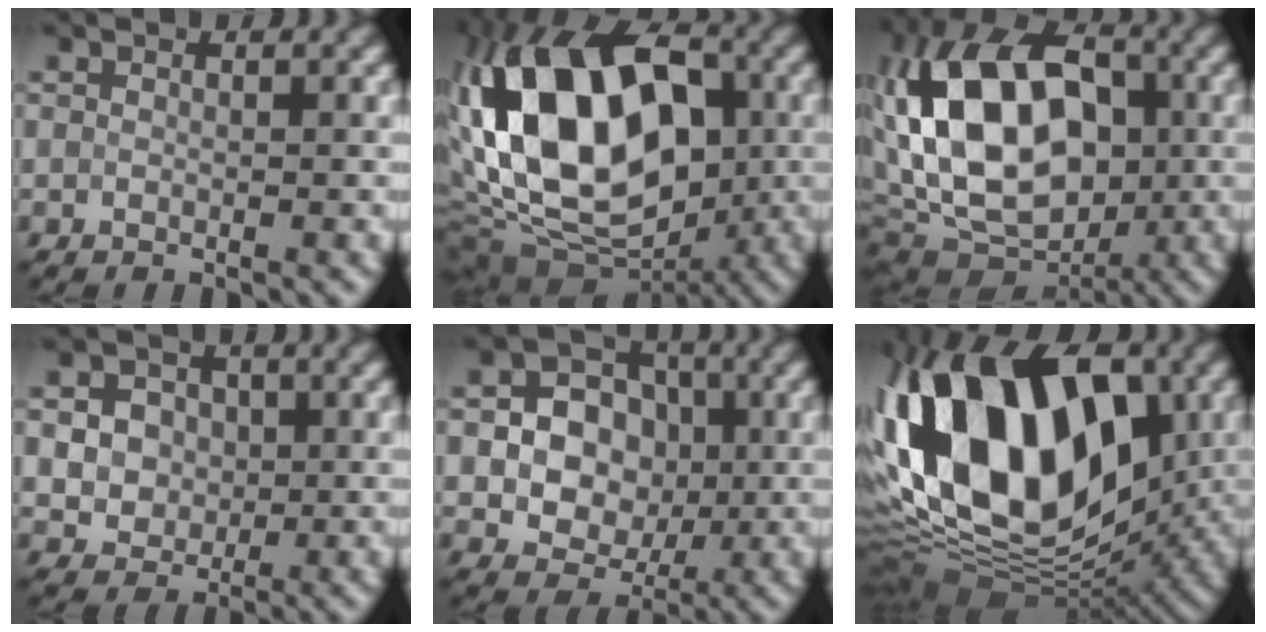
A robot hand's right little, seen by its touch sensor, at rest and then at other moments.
{"total": 17.5, "force": [0.2, 11.0, 13.6], "torque": [-0.242, 0.041, -0.029]}
{"total": 16.1, "force": [1.1, 10.9, 11.8], "torque": [-0.212, 0.024, 0.012]}
{"total": 5.3, "force": [1.1, 4.6, 2.5], "torque": [-0.043, 0.021, 0.011]}
{"total": 7.1, "force": [0.1, 6.0, 3.8], "torque": [-0.043, 0.017, -0.007]}
{"total": 17.7, "force": [2.4, 10.8, 13.7], "torque": [-0.263, 0.027, 0.022]}